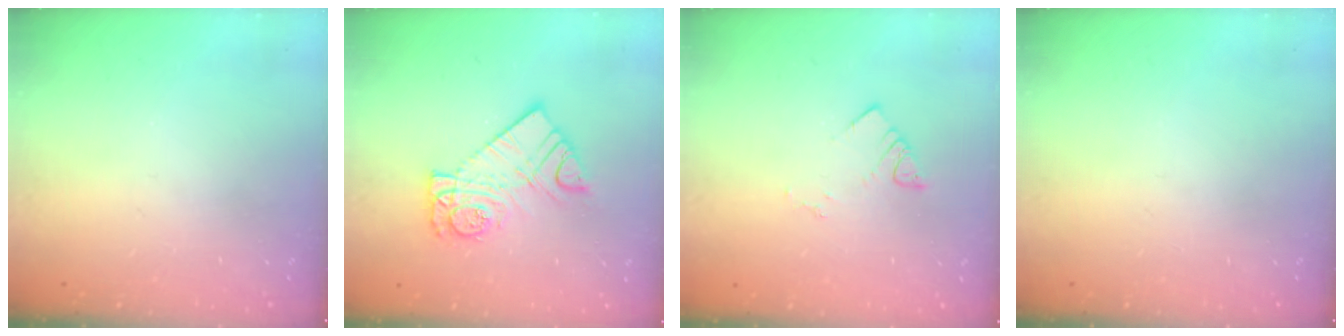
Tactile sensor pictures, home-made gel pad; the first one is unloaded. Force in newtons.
{"total": 11.7, "press": 11.7, "slide": 1.0}
{"total": 3.7, "press": 3.7, "slide": 0.5}
{"total": 0.0}